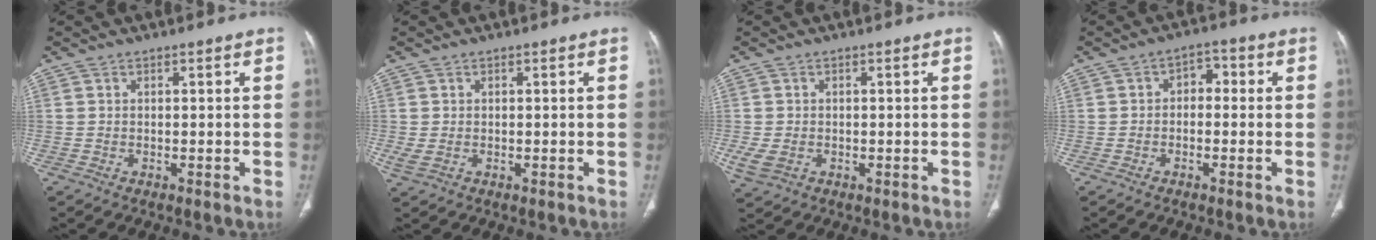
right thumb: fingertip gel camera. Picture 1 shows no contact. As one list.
[{"total": 1.5, "force": [-0.2, 1.0, 1.1], "torque": [-0.034, 0.003, 0.001]}, {"total": 3.6, "force": [-0.8, 2.7, 2.3], "torque": [-0.058, -0.001, -0.005]}, {"total": 3.7, "force": [-0.2, 2.6, 2.6], "torque": [-0.020, 0.020, -0.015]}]